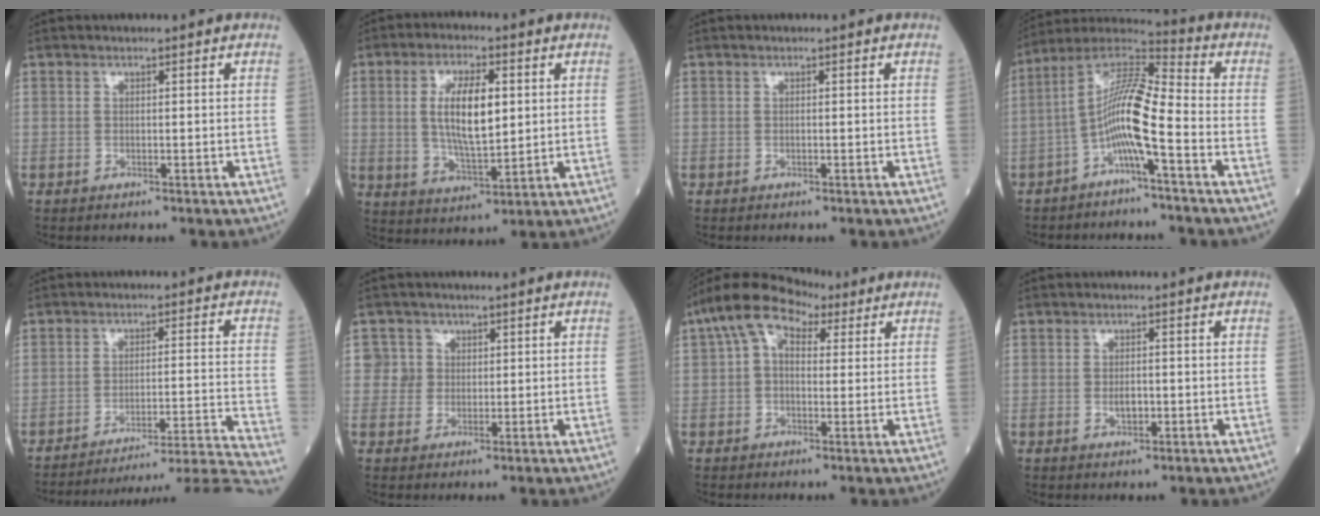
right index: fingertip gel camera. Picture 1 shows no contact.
{"total": 9.8, "force": [1.7, 3.1, 9.1], "torque": [-0.177, 0.001, 0.032]}
{"total": 0.0}
{"total": 10.6, "force": [-3.5, 0.8, 10.0], "torque": [-0.196, 0.024, -0.073]}
{"total": 19.8, "force": [-18.7, -4.7, 4.2], "torque": [-0.024, -0.023, -0.255]}
{"total": 3.3, "force": [0.8, 3.2, -0.2], "torque": [0.018, 0.006, 0.011]}
{"total": 9.2, "force": [4.5, 4.9, 6.3], "torque": [-0.126, 0.053, 0.075]}
{"total": 2.3, "force": [-0.5, 1.0, 2.0], "torque": [-0.037, 0.000, -0.005]}